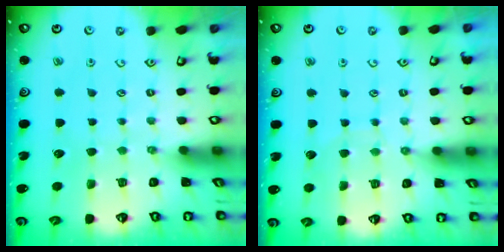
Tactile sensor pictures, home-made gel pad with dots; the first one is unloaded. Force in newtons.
{"total": 5.7, "press": 5.7, "slide": 0.6}